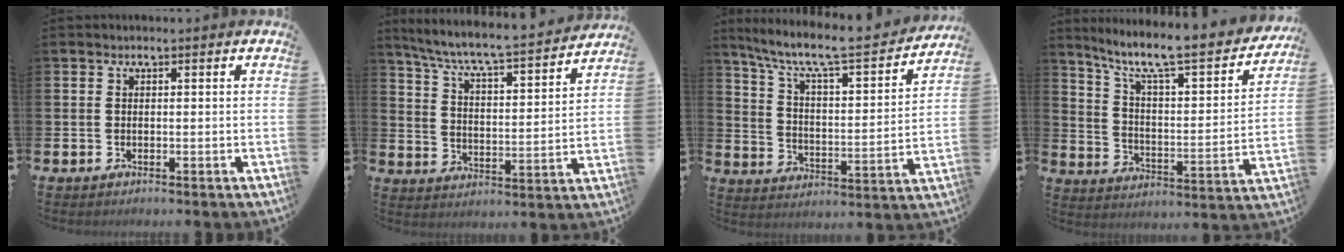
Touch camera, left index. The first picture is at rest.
{"total": 6.9, "force": [6.5, 0.4, 2.5], "torque": [-0.081, -0.054, 0.106]}
{"total": 8.9, "force": [7.6, 1.6, 4.2], "torque": [-0.110, -0.056, 0.123]}
{"total": 9.2, "force": [7.6, 1.7, 4.8], "torque": [-0.114, -0.061, 0.120]}